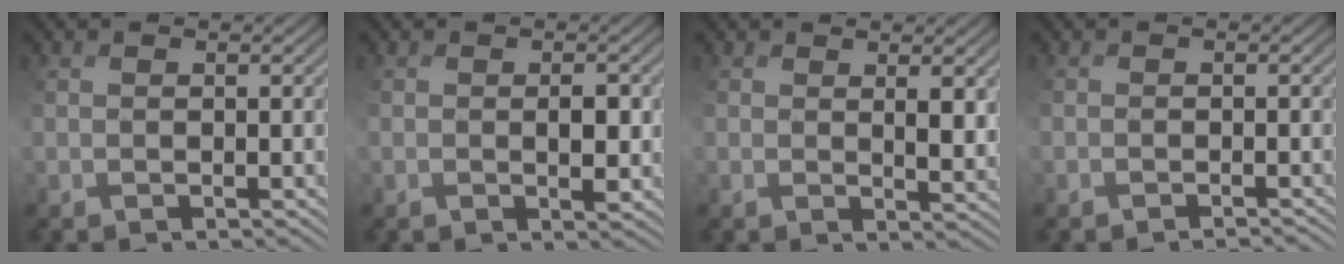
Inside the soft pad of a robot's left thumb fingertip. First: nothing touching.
{"total": 2.9, "force": [0.3, 1.6, 2.3], "torque": [-0.042, -0.001, 0.010]}
{"total": 4.0, "force": [1.8, 1.5, 3.2], "torque": [-0.064, -0.003, 0.038]}
{"total": 1.8, "force": [-1.6, 0.3, 0.6], "torque": [-0.003, 0.000, -0.024]}